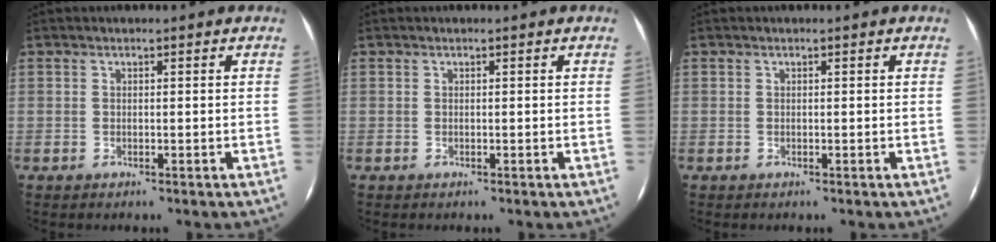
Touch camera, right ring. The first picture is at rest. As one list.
[{"total": 0.0}, {"total": 0.0}]